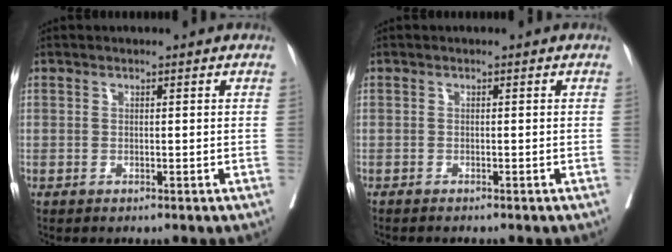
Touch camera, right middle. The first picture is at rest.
{"total": 0.9, "force": [-0.9, 0.0, 0.2], "torque": [-0.006, -0.002, -0.014]}